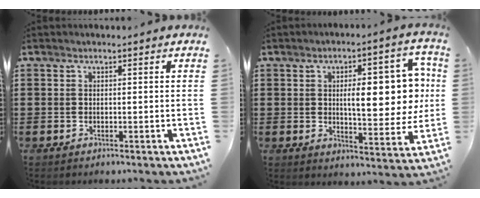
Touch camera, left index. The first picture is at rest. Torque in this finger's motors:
{"motor_torque": [2.14, 0.00, 0.74, 0.21]}